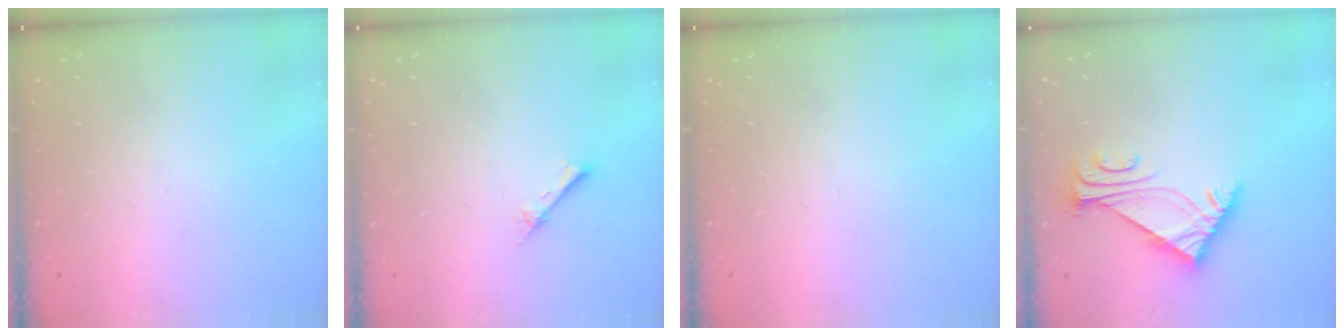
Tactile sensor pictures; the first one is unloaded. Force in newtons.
{"total": 2.7, "press": 2.6, "slide": 0.3}
{"total": 0.0}
{"total": 5.9, "press": 5.8, "slide": 1.2}